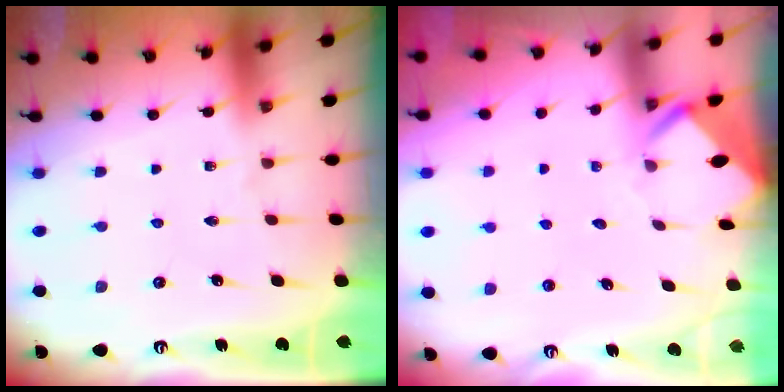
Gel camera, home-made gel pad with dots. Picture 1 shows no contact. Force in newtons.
{"total": 3.6, "press": 3.6, "slide": 0.2}